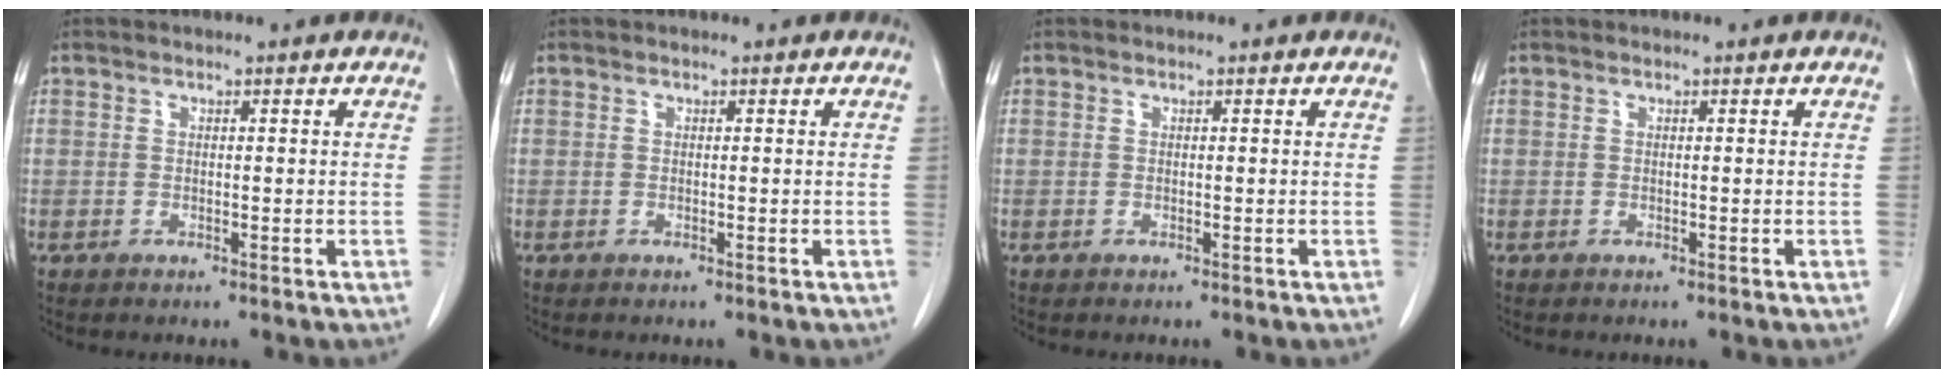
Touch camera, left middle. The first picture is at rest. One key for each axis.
{"total": 0.0}
{"total": 0.0}
{"total": 0.0}